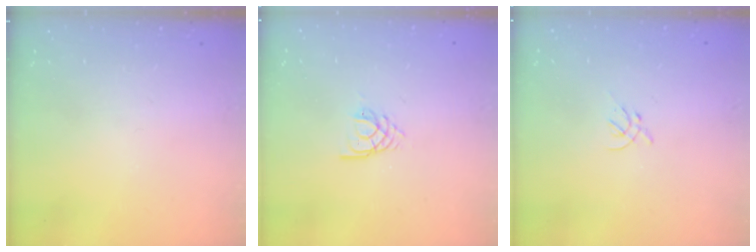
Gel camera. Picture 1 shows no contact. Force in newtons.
{"total": 2.8, "press": 2.8, "slide": 0.3}
{"total": 1.2, "press": 1.1, "slide": 0.5}